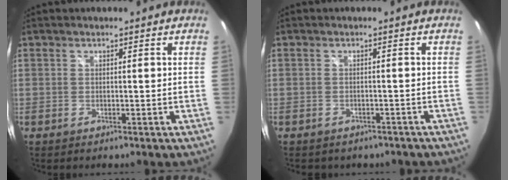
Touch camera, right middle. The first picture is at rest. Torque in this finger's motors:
{"motor_torque": [1.07, -1.07, 0.10, 0.05]}